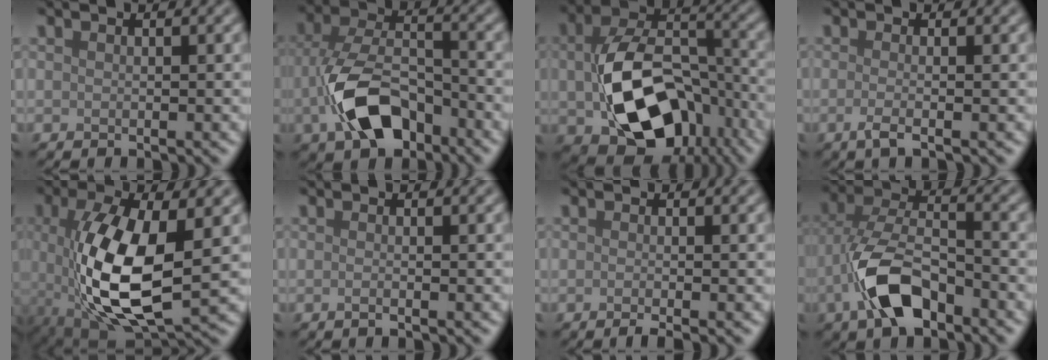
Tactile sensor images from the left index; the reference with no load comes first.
{"total": 7.9, "force": [-3.1, 4.6, 5.6], "torque": [-0.120, -0.004, -0.060]}
{"total": 12.4, "force": [-2.6, 8.3, 8.8], "torque": [-0.166, -0.018, -0.034]}
{"total": 2.2, "force": [-0.5, 0.8, 2.0], "torque": [-0.029, -0.008, -0.018]}
{"total": 11.3, "force": [-0.4, 4.8, 10.3], "torque": [-0.210, -0.015, -0.001]}
{"total": 1.3, "force": [-0.1, 0.6, 1.1], "torque": [-0.009, -0.007, -0.014]}
{"total": 2.0, "force": [-0.5, 0.7, 1.8], "torque": [-0.014, -0.004, -0.015]}
{"total": 7.3, "force": [-3.4, 3.7, 5.3], "torque": [-0.110, 0.000, -0.071]}